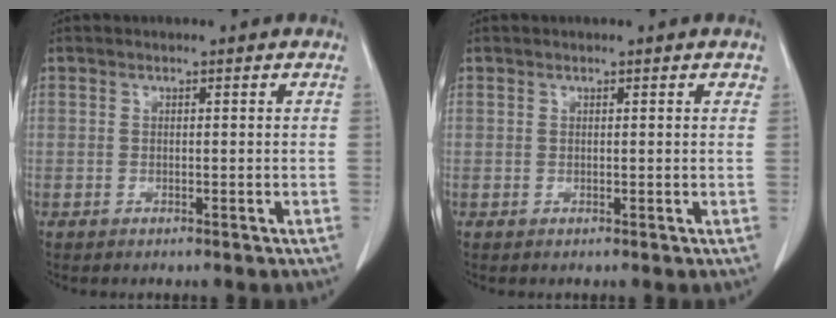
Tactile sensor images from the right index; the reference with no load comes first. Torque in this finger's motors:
{"motor_torque": [0.03, -0.01, -0.07, 0.00]}